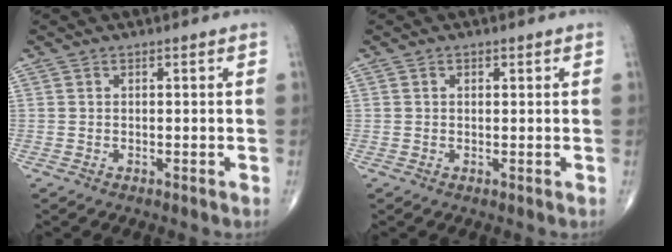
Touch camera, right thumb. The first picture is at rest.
{"total": 0.7, "force": [0.3, 0.5, 0.4], "torque": [-0.005, -0.001, 0.005]}